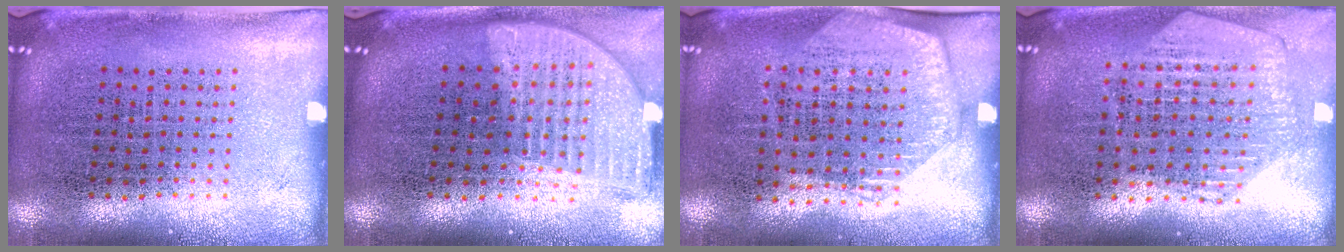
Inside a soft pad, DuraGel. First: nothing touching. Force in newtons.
{"total": 1.9, "press": 1.5, "slide": 1.2}
{"total": 1.4, "press": 1.3, "slide": 0.6}
{"total": 0.9, "press": 0.8, "slide": 0.1}